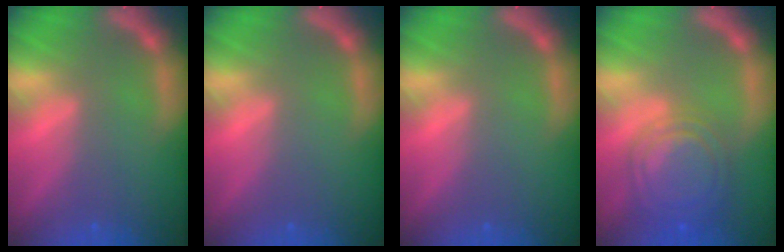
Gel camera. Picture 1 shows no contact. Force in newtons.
{"total": 0.0}
{"total": 0.0}
{"total": 8.5}